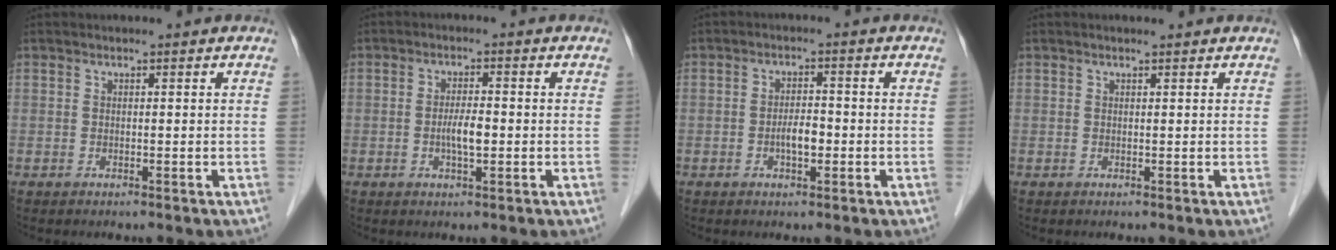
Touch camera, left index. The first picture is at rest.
{"total": 3.3, "force": [-0.6, 0.7, 3.2], "torque": [-0.062, -0.002, -0.012]}
{"total": 3.1, "force": [-1.0, 1.1, 2.7], "torque": [-0.049, 0.002, -0.017]}
{"total": 0.9, "force": [0.8, 0.1, 0.4], "torque": [-0.010, 0.006, 0.012]}